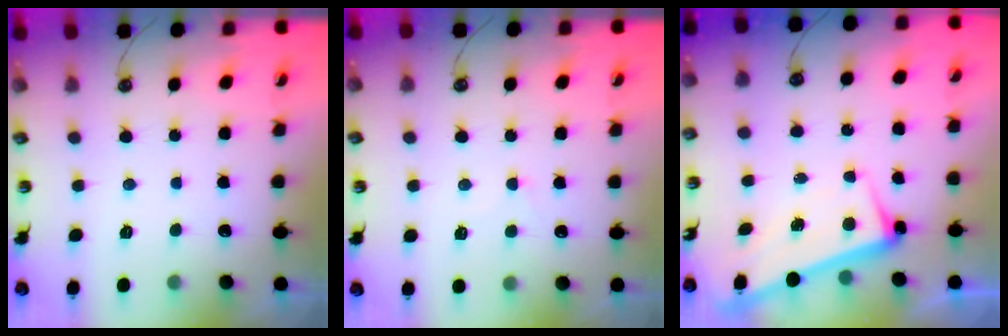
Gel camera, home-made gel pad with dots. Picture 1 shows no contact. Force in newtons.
{"total": 0.5, "press": 0.3, "slide": 0.4}
{"total": 2.3, "press": 2.1, "slide": 0.9}